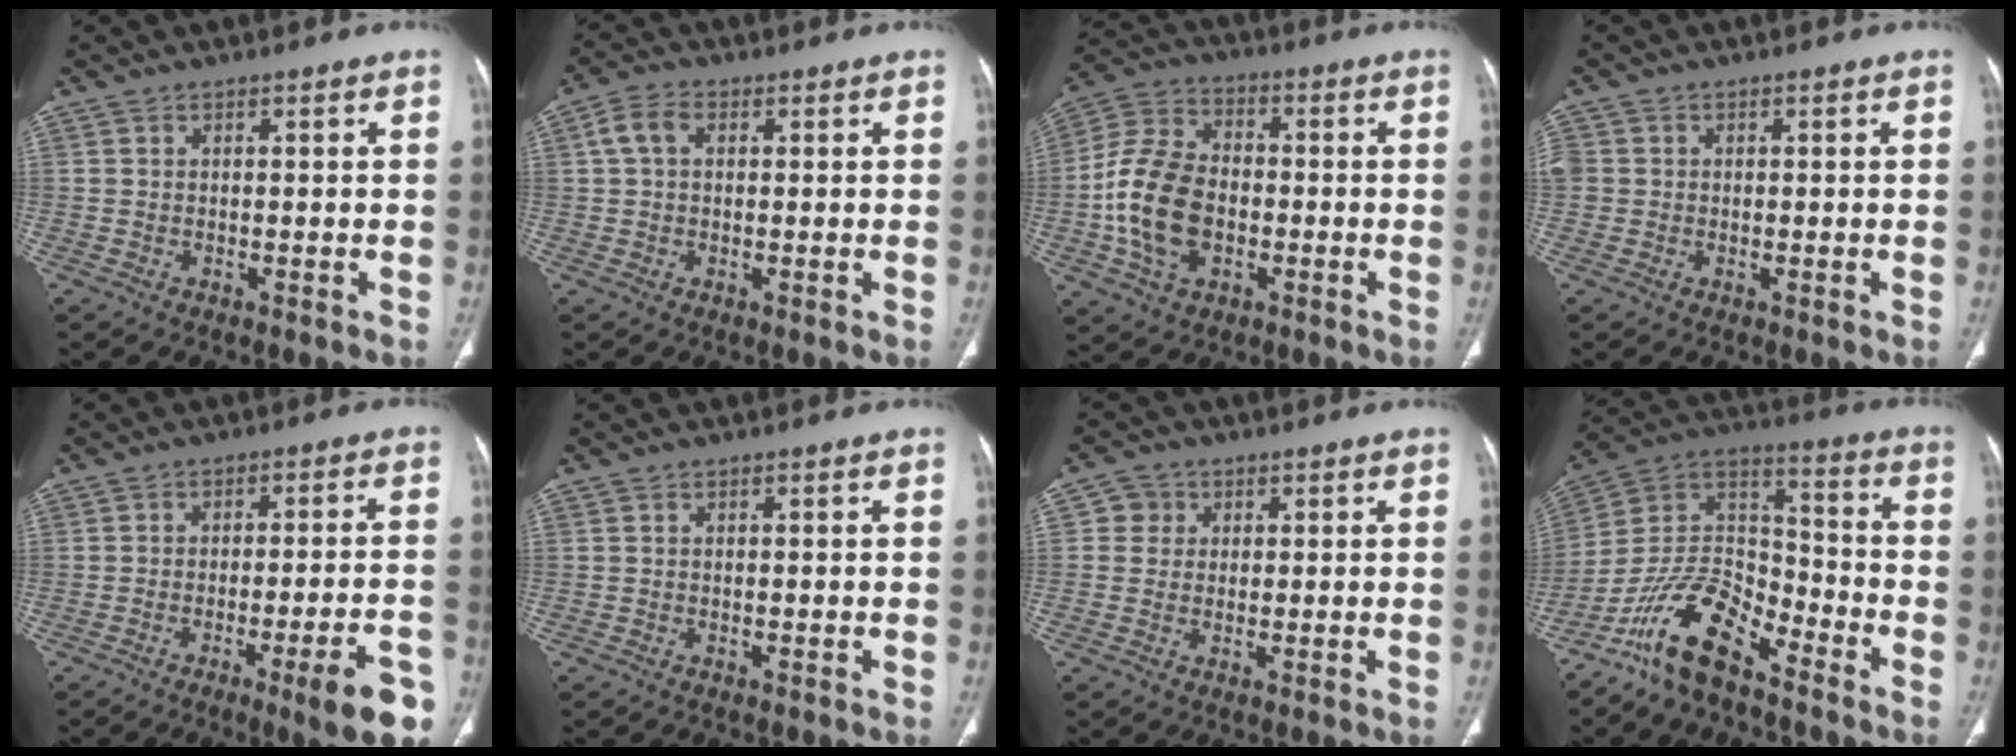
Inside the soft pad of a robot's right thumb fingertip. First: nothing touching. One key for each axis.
{"total": 4.5, "fx": 1.0, "fy": 3.0, "fz": 3.2, "tx": -0.062, "ty": 0.014, "tz": 0.016}
{"total": 14.6, "fx": -2.7, "fy": 10.0, "fz": 10.3, "tx": -0.192, "ty": 0.025, "tz": -0.052}
{"total": 3.4, "fx": 0.0, "fy": 3.2, "fz": 1.2, "tx": -0.021, "ty": 0.012, "tz": 0.003}
{"total": 11.3, "fx": -5.8, "fy": 1.7, "fz": 9.5, "tx": -0.117, "ty": 0.021, "tz": -0.074}
{"total": 0.0}
{"total": 3.3, "fx": 0.7, "fy": 3.2, "fz": 0.6, "tx": 0.013, "ty": 0.003, "tz": 0.005}
{"total": 14.5, "fx": -10.5, "fy": 5.6, "fz": 8.4, "tx": -0.139, "ty": 0.083, "tz": -0.207}